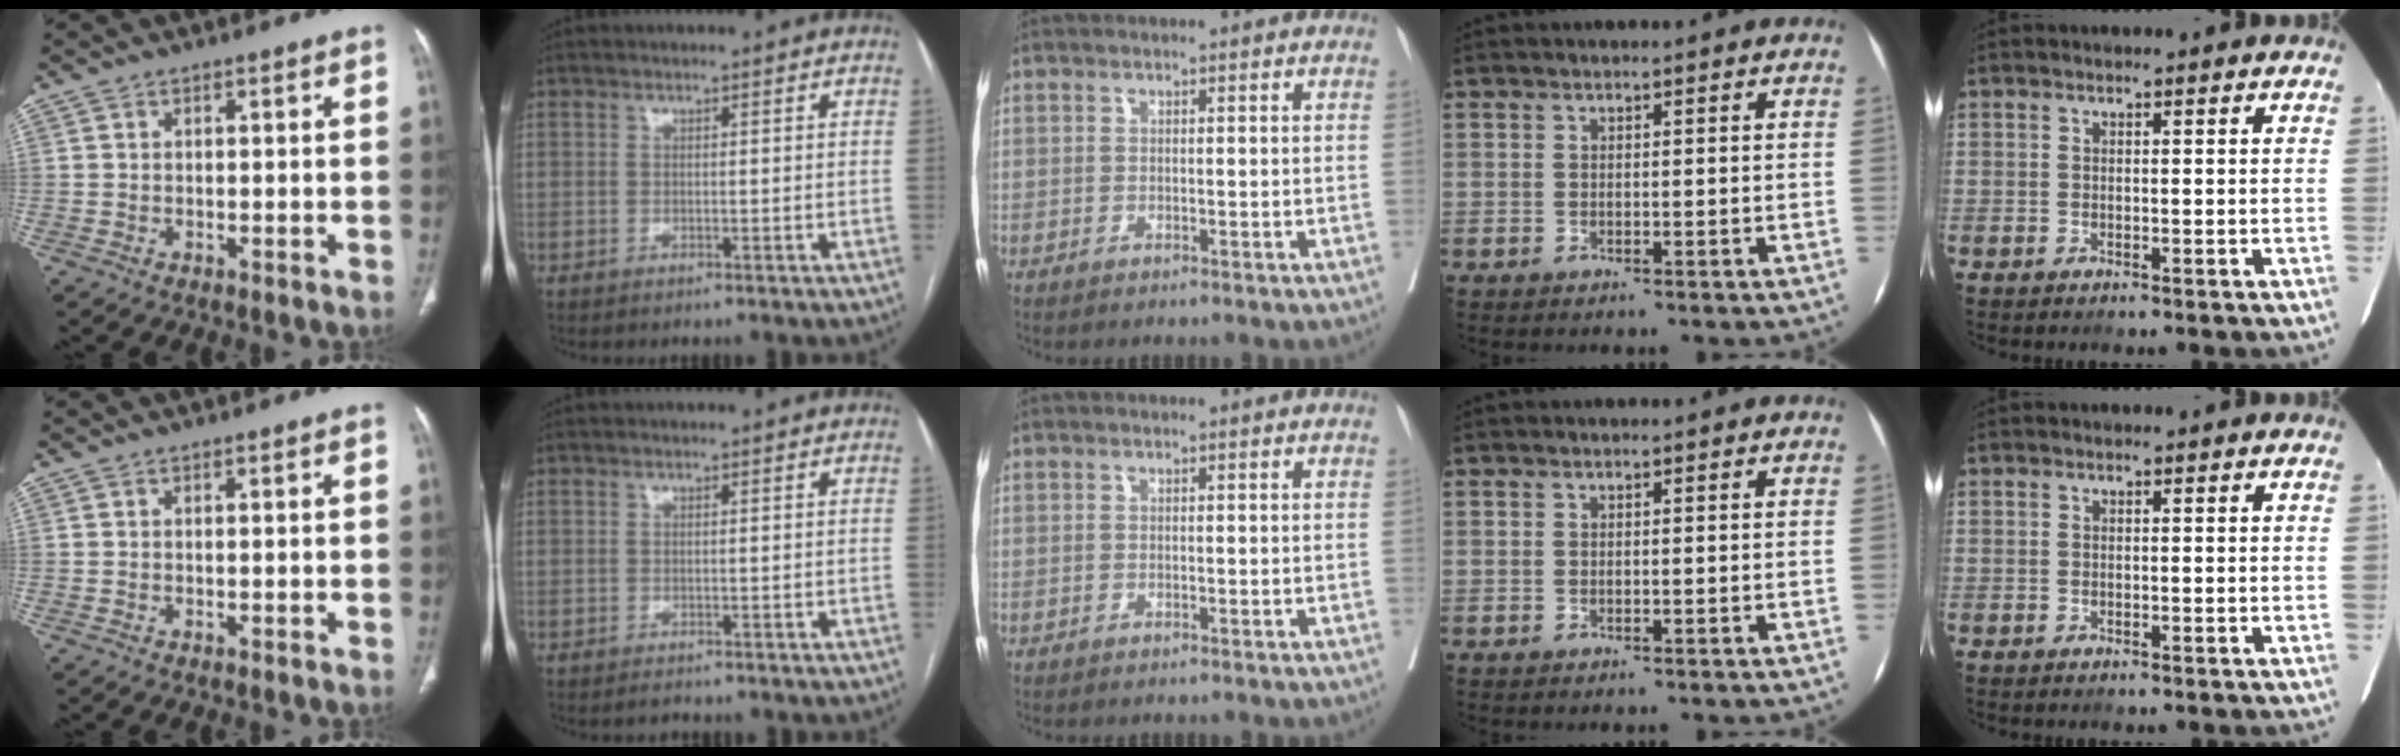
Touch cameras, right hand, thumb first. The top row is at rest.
{"index": {"total": 0.9, "force": [-0.8, 0.4, 0.0], "torque": [0.000, 0.000, -0.010]}}